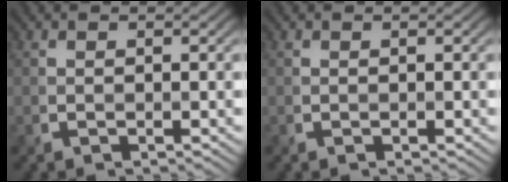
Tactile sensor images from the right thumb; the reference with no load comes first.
{"total": 0.0}